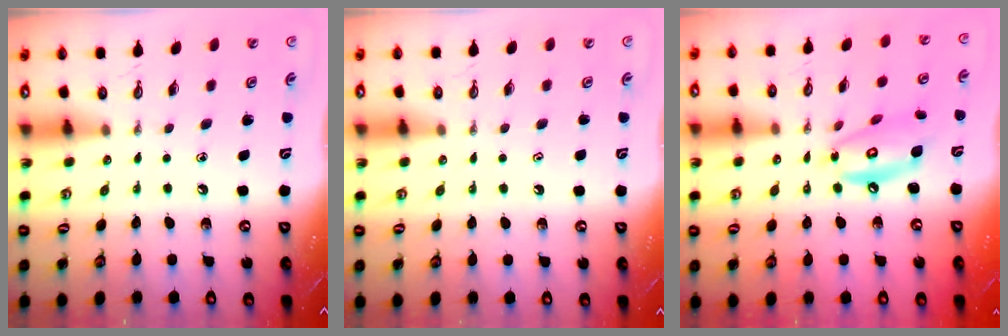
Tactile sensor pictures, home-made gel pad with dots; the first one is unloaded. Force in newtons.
{"total": 0.9, "press": 0.6, "slide": 0.7}
{"total": 12.8, "press": 12.8, "slide": 1.2}